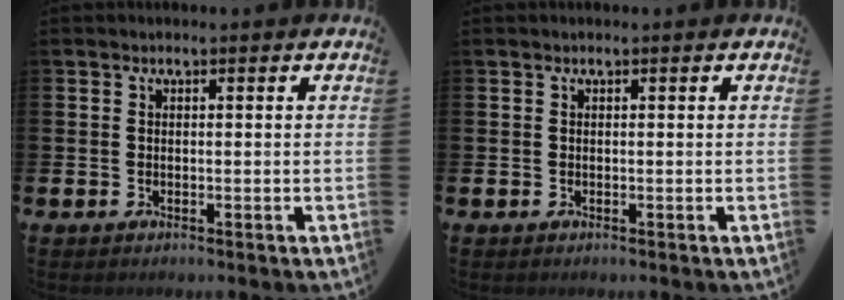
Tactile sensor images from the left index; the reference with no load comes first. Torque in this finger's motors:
{"motor_torque": [-0.01, 0.01, 0.00, 0.00]}